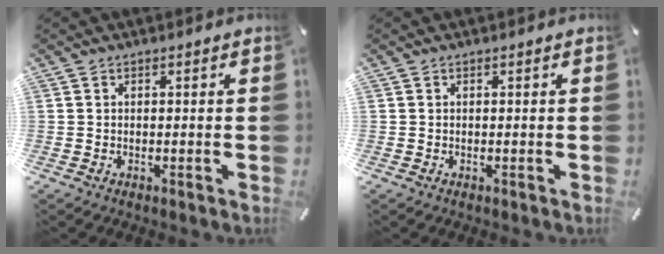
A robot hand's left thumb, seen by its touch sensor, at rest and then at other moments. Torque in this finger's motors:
{"motor_torque": [0.02, 0.01, -0.02, 0.06, 0.00]}